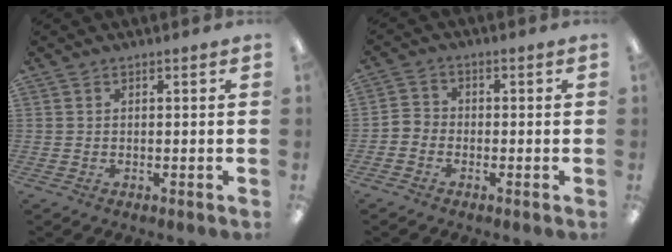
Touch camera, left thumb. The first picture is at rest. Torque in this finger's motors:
{"motor_torque": [-0.01, 0.01, 0.42, 0.18, 0.01]}